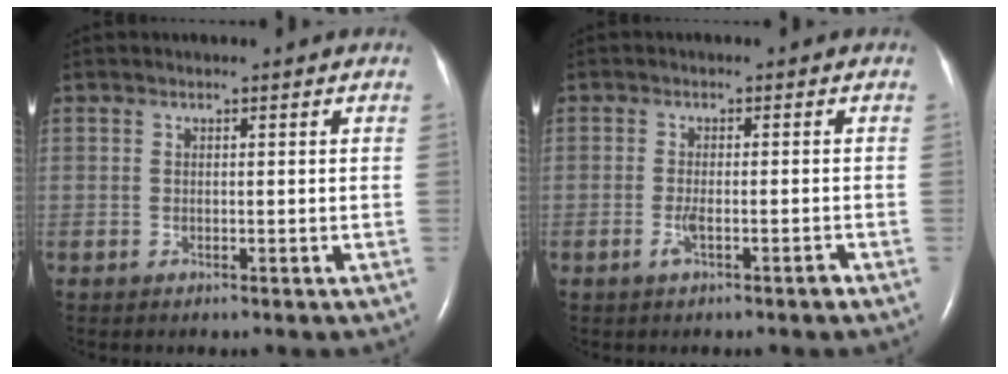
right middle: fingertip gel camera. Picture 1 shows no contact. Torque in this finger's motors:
{"motor_torque": [-0.14, 0.11, 0.01, 0.04]}